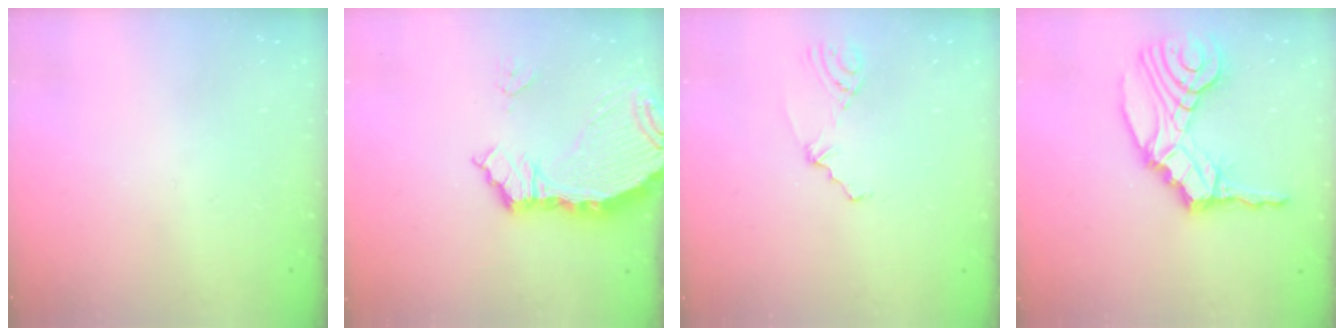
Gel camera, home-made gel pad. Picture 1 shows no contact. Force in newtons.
{"total": 7.9, "press": 7.0, "slide": 3.8}
{"total": 2.3, "press": 1.7, "slide": 1.5}
{"total": 16.8, "press": 16.2, "slide": 4.5}